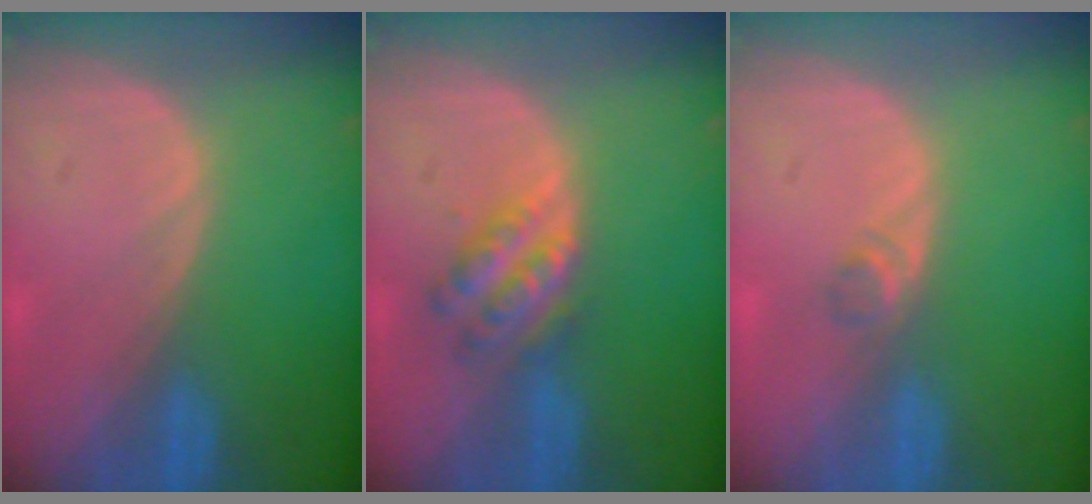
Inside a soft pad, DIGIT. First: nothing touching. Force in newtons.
{"total": 5.4, "press": 4.9, "slide": 2.2}
{"total": 1.6, "press": 1.4, "slide": 0.8}